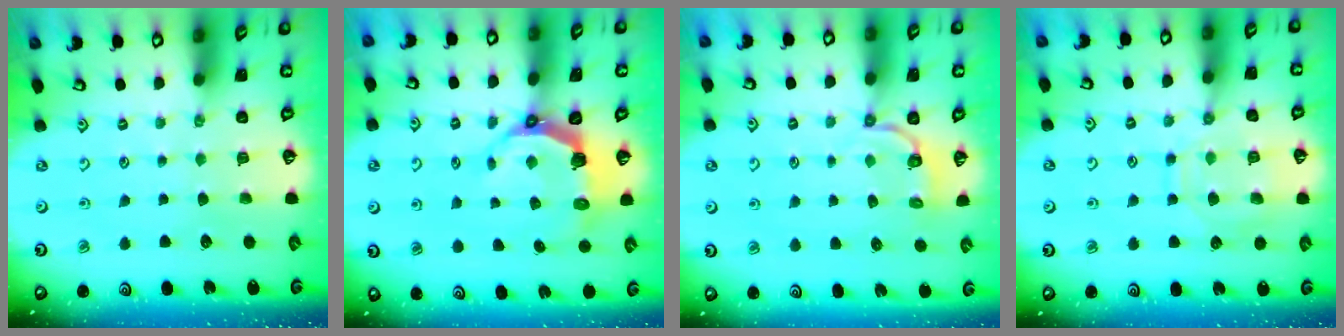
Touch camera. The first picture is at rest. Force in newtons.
{"total": 7.5, "press": 5.8, "slide": 4.7}
{"total": 3.5, "press": 2.1, "slide": 2.9}
{"total": 12.1, "press": 12.0, "slide": 1.0}